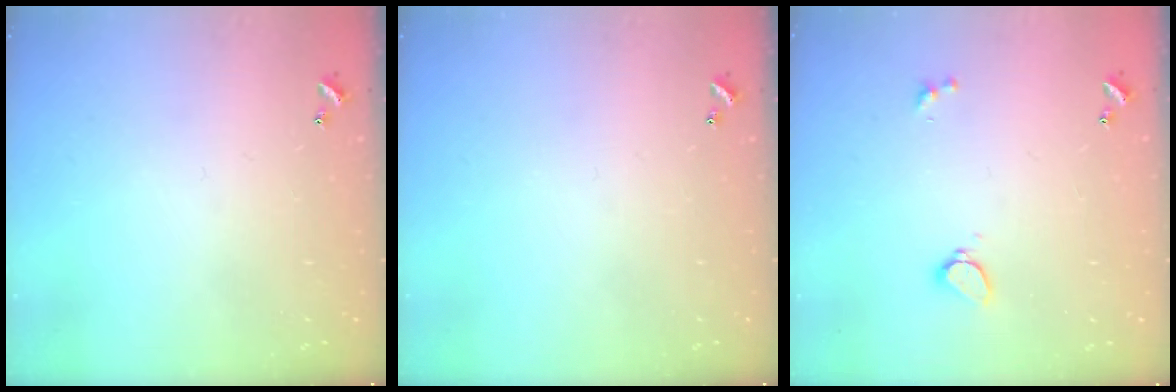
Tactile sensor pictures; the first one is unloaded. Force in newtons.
{"total": 0.0}
{"total": 2.9, "press": 2.3, "slide": 1.9}